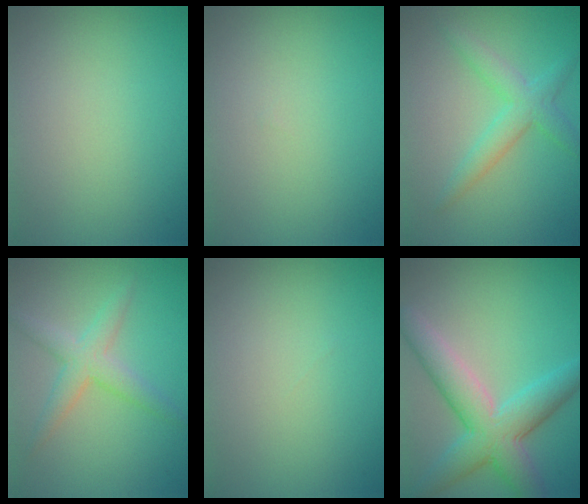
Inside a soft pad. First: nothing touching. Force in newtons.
{"total": 0.0}
{"total": 3.1, "press": 3.1, "slide": 0.1}
{"total": 3.0, "press": 3.0, "slide": 0.2}
{"total": 0.0}
{"total": 6.6, "press": 6.6, "slide": 0.4}